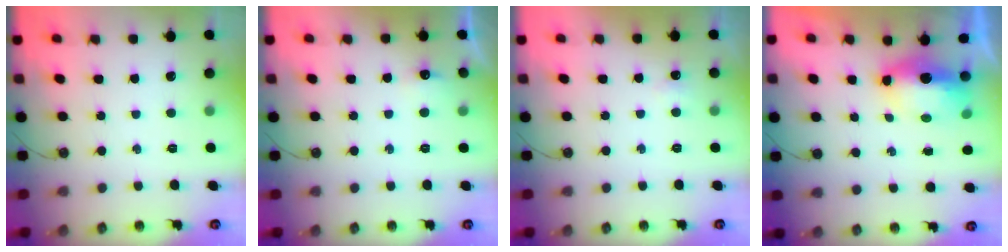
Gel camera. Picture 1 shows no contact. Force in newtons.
{"total": 5.1, "press": 5.1, "slide": 0.7}
{"total": 2.8, "press": 2.7, "slide": 0.6}
{"total": 7.3, "press": 7.2, "slide": 1.2}